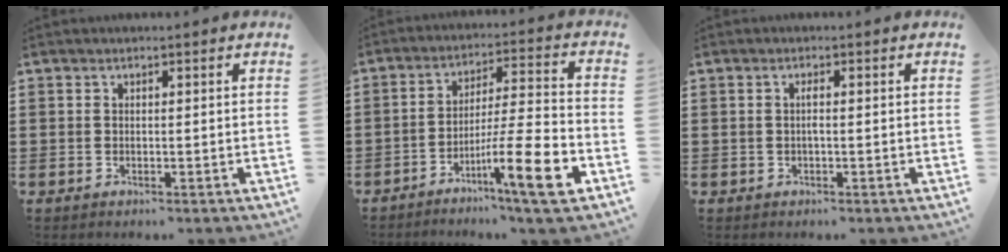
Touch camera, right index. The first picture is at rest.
{"total": 12.2, "force": [-6.3, 1.0, 10.5], "torque": [-0.168, 0.002, -0.114]}
{"total": 1.1, "force": [-0.2, 0.1, 1.1], "torque": [-0.023, -0.002, -0.004]}